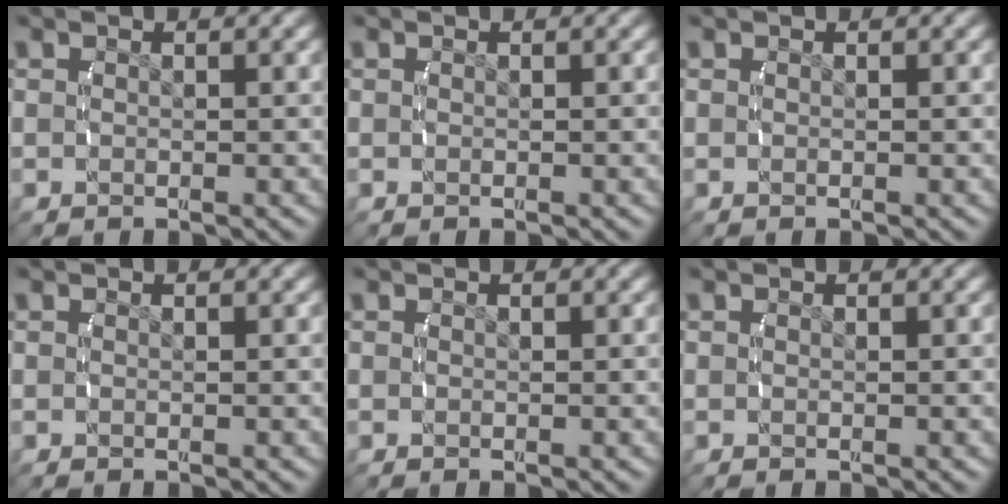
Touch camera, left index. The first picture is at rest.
{"total": 0.0}
{"total": 0.0}
{"total": 0.0}
{"total": 0.0}
{"total": 0.0}